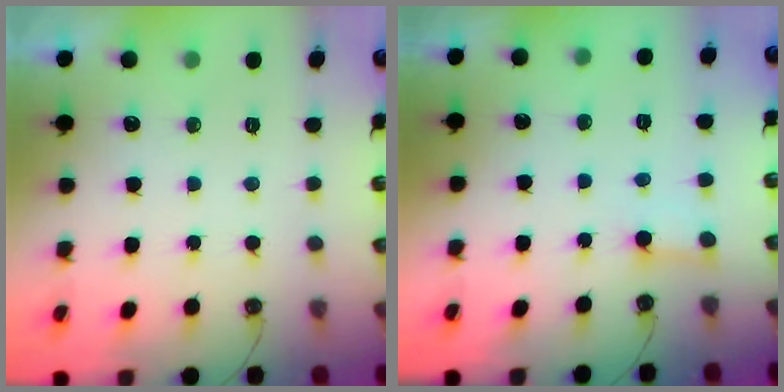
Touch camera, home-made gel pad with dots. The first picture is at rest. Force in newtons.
{"total": 2.1, "press": 2.1, "slide": 0.1}